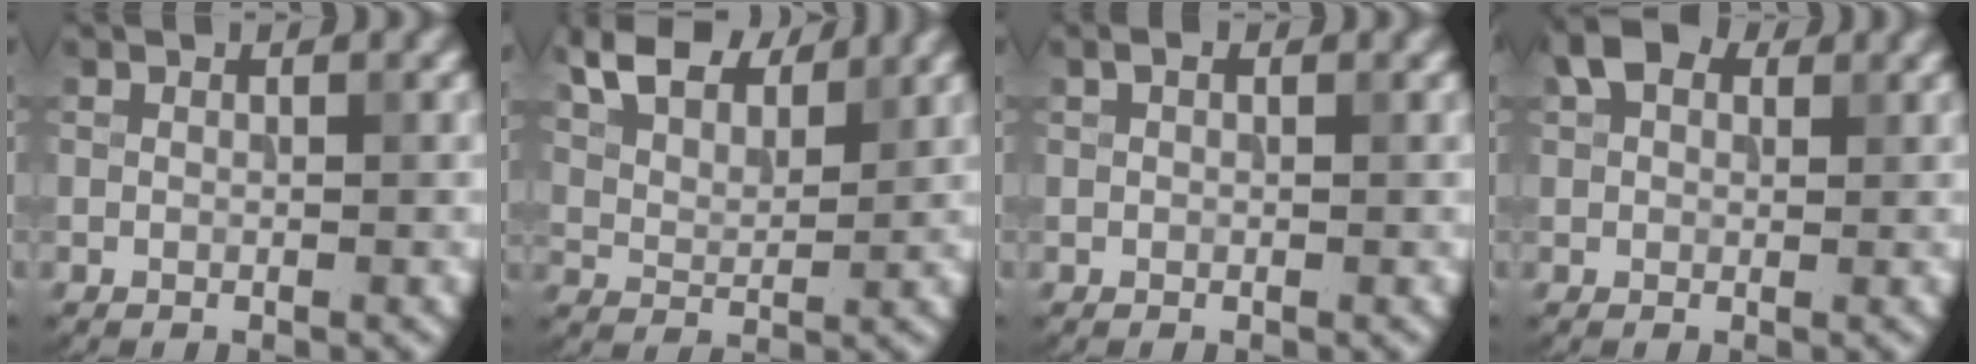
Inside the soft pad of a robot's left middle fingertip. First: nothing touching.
{"total": 8.2, "force": [6.1, 3.4, 4.2], "torque": [-0.095, 0.022, 0.094]}
{"total": 0.8, "force": [0.4, 0.5, 0.4], "torque": [-0.006, 0.002, 0.005]}
{"total": 3.6, "force": [1.7, 2.3, 2.1], "torque": [-0.038, 0.009, 0.024]}